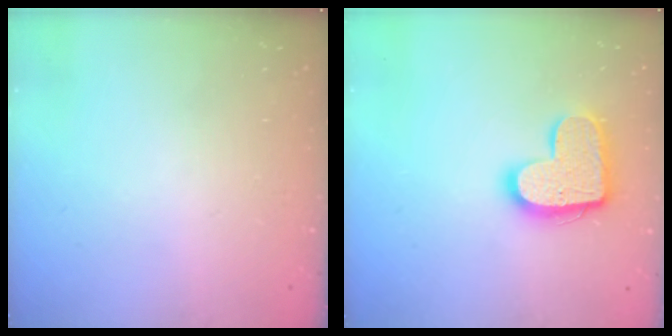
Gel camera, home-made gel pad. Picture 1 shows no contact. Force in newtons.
{"total": 14.9, "press": 14.9, "slide": 1.0}